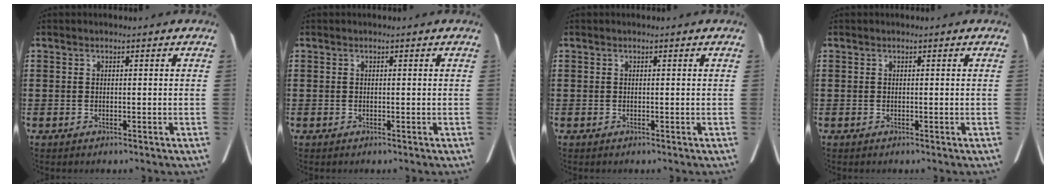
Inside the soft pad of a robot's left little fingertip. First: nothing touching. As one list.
[{"total": 0.0}, {"total": 0.0}, {"total": 0.0}]